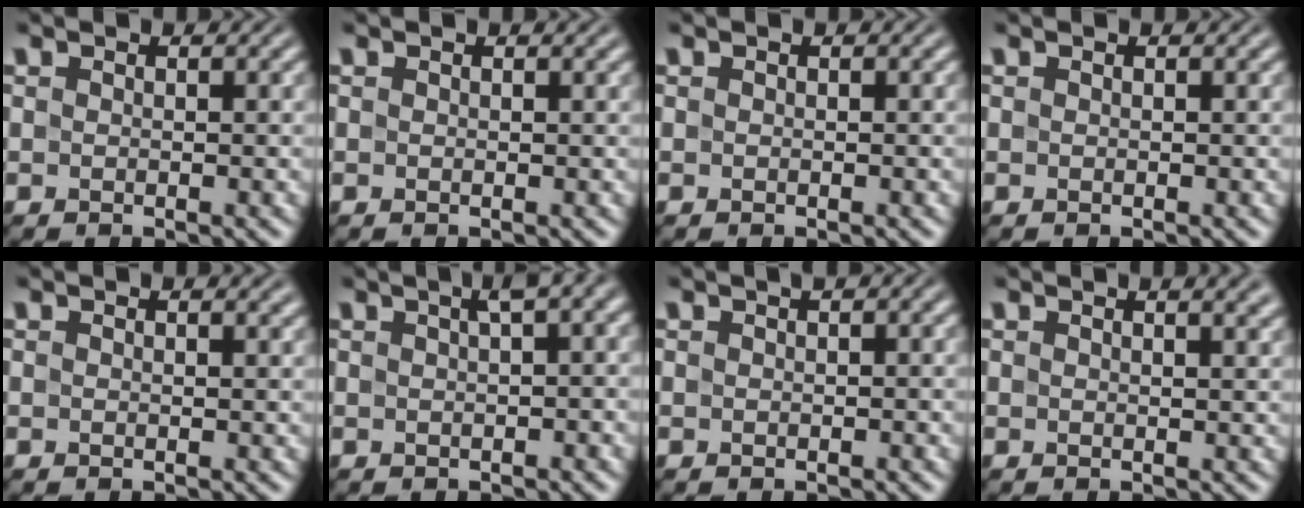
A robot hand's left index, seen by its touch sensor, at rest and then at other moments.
{"total": 0.6, "force": [0.4, 0.2, 0.3], "torque": [-0.002, 0.001, 0.006]}
{"total": 0.0}
{"total": 0.0}
{"total": 1.0, "force": [0.8, 0.3, 0.5], "torque": [-0.003, -0.001, 0.009]}
{"total": 4.3, "force": [1.3, 1.2, 3.9], "torque": [-0.039, 0.019, 0.021]}
{"total": 1.5, "force": [0.4, 0.4, 1.4], "torque": [-0.016, 0.006, 0.004]}
{"total": 3.1, "force": [2.1, 1.3, 2.0], "torque": [-0.004, 0.017, 0.004]}